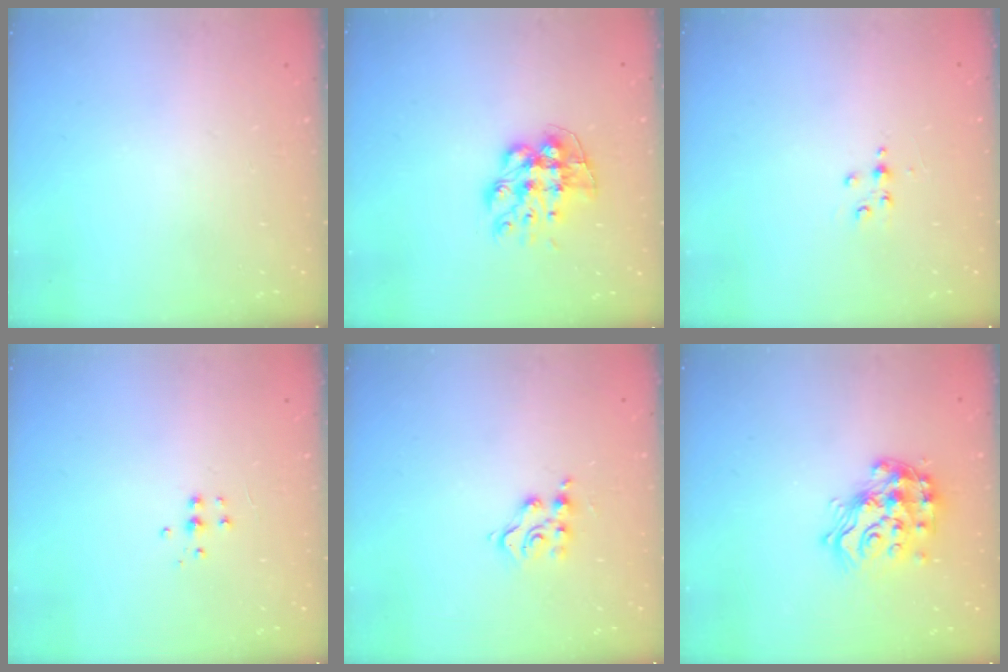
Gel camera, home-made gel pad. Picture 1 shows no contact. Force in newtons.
{"total": 11.1, "press": 11.0, "slide": 1.0}
{"total": 4.1, "press": 4.0, "slide": 0.5}
{"total": 4.0, "press": 4.0, "slide": 0.4}
{"total": 5.5, "press": 5.5, "slide": 0.1}
{"total": 16.1, "press": 16.0, "slide": 1.1}